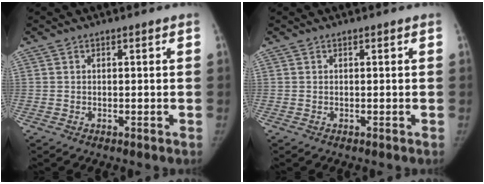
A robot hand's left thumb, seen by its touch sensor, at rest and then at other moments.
{"total": 0.0}